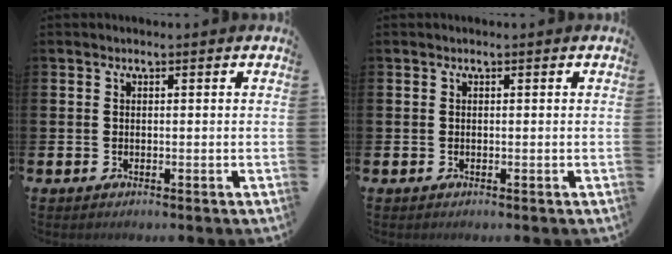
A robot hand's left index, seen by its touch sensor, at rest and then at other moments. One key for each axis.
{"total": 0.0}